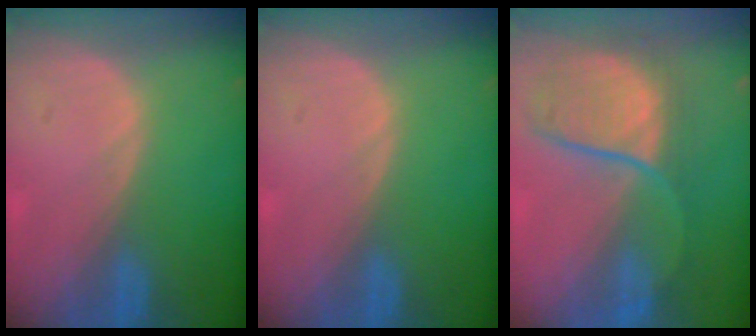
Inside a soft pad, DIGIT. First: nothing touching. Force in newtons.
{"total": 0.0}
{"total": 8.8, "press": 8.4, "slide": 2.6}